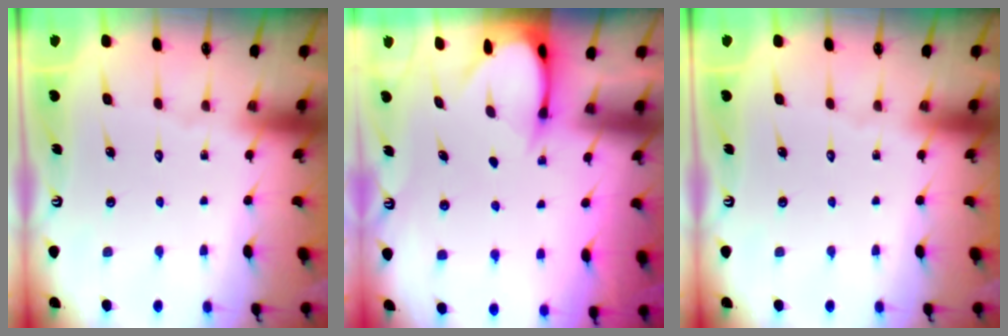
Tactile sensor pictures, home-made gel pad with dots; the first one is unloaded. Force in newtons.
{"total": 3.6, "press": 3.6, "slide": 0.3}
{"total": 0.0}